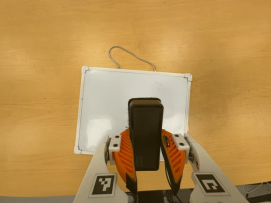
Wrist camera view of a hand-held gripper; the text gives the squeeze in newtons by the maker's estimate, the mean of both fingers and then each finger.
{"total": 7.7, "left": 6.3, "right": 9.1}